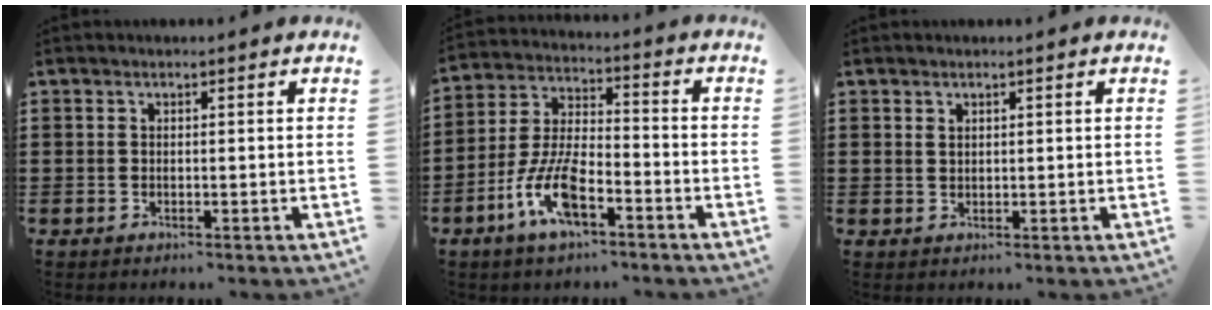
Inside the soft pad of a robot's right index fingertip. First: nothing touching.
{"total": 9.3, "force": [-4.5, 3.8, 7.1], "torque": [-0.163, -0.003, -0.083]}
{"total": 1.0, "force": [0.8, 0.6, 0.3], "torque": [-0.007, 0.003, 0.015]}